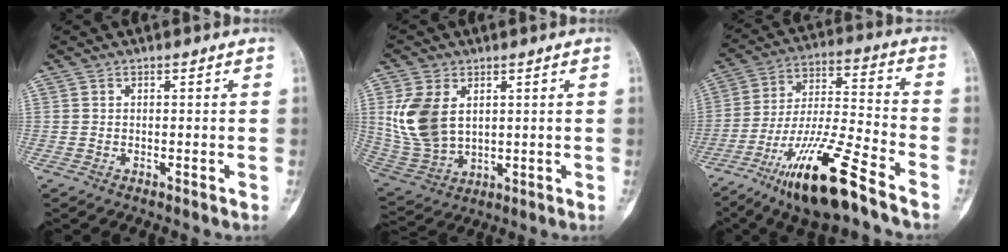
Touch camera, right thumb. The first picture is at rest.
{"total": 11.8, "force": [2.8, 7.8, 8.5], "torque": [-0.171, -0.011, 0.071]}
{"total": 18.4, "force": [-11.7, 3.0, 13.9], "torque": [-0.271, 0.057, -0.210]}